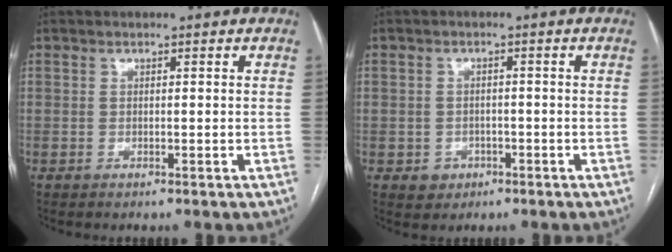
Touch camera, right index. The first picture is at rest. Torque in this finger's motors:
{"motor_torque": [-0.50, 0.09, -1.05, -0.21]}